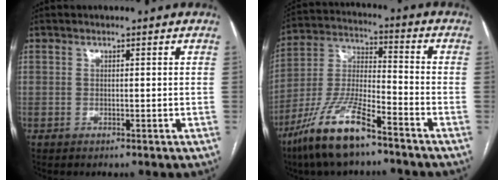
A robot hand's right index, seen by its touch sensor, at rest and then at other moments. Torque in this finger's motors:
{"motor_torque": [1.16, -0.98, 0.81, 0.21]}